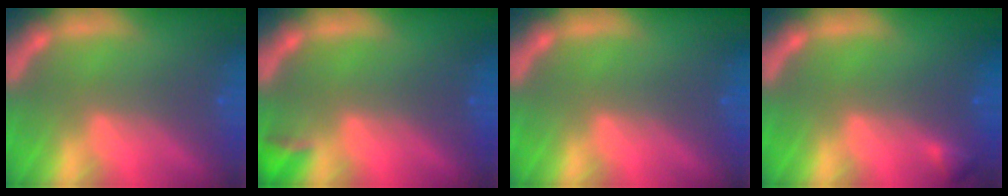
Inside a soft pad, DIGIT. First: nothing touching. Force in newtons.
{"total": 1.4}
{"total": 0.0}
{"total": 0.9}